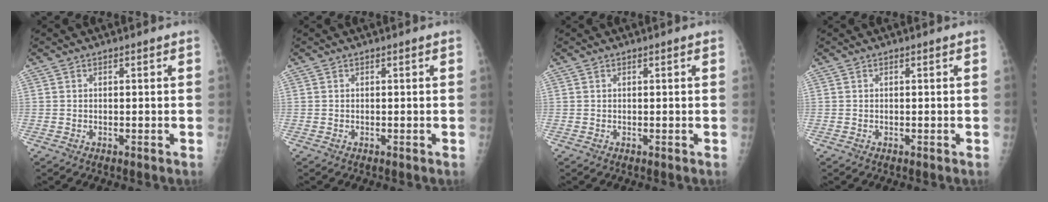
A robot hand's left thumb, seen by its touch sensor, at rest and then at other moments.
{"total": 0.0}
{"total": 0.0}
{"total": 0.0}